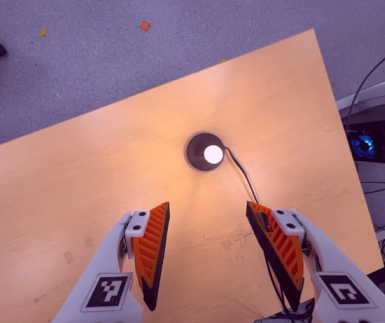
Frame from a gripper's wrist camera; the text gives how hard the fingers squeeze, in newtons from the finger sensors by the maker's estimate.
{"total": 0.0}